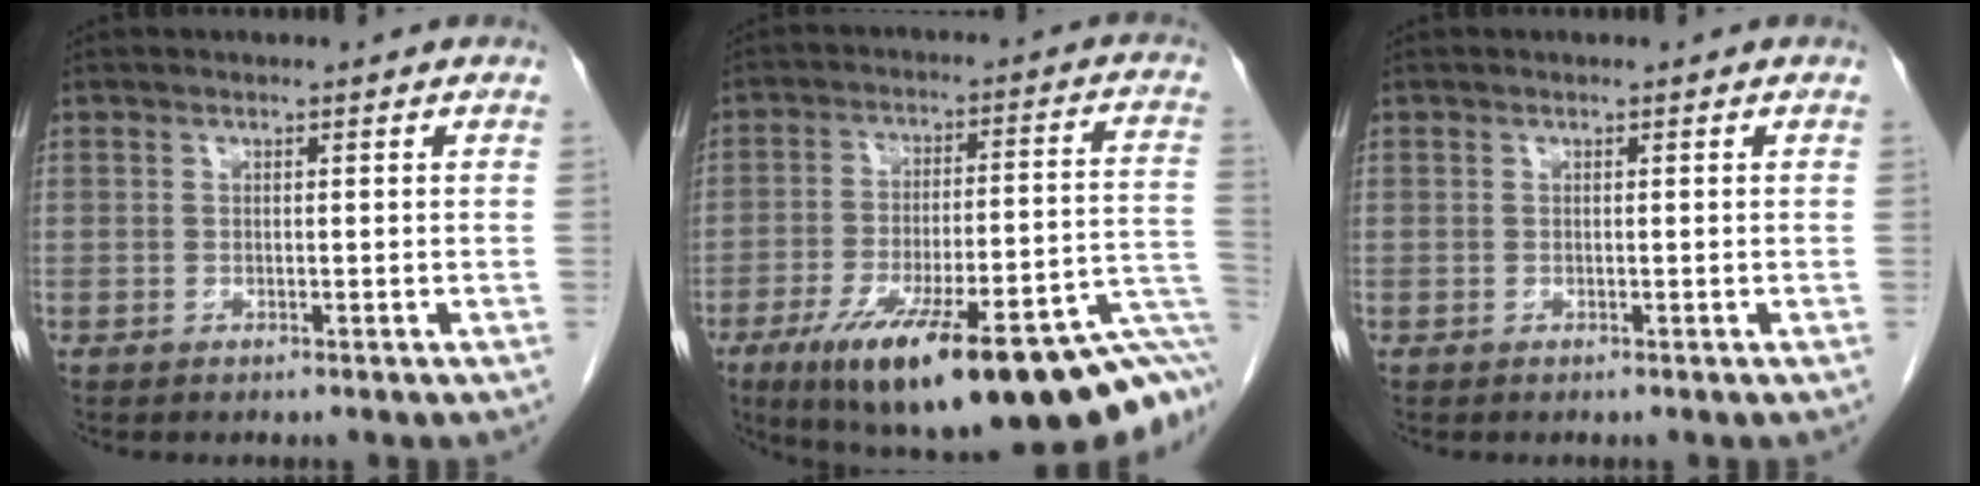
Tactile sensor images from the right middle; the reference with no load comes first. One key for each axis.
{"total": 26.9, "fx": -16.0, "fy": 3.9, "fz": 21.2, "tx": -0.235, "ty": 0.001, "tz": -0.239}
{"total": 0.0}